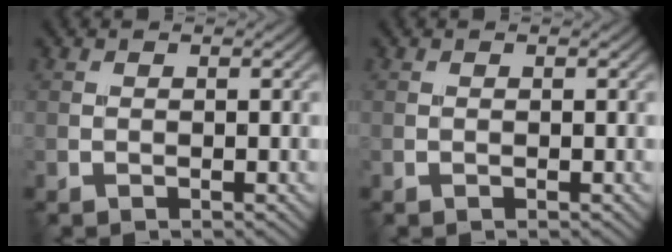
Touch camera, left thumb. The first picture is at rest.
{"total": 0.0}